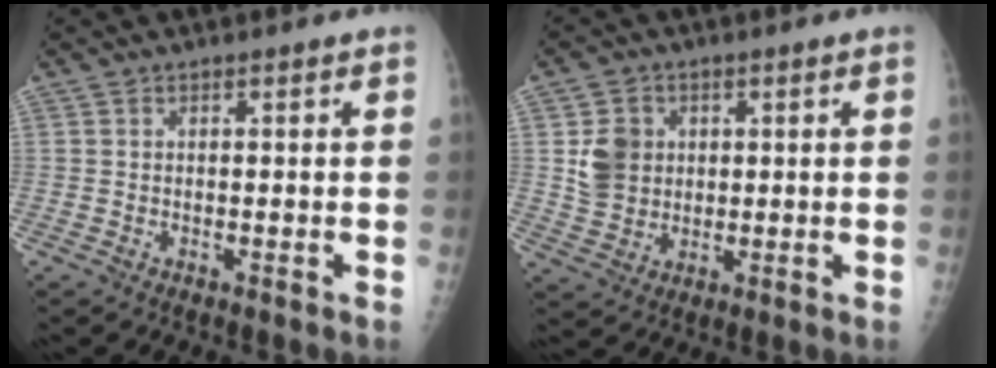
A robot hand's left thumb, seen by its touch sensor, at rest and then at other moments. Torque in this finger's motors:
{"motor_torque": [0.01, 0.01, 0.33, 0.09, 0.10]}